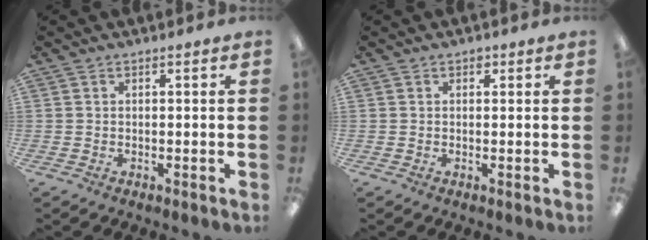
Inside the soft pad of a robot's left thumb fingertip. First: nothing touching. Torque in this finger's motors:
{"motor_torque": [0.11, -0.01, 0.34, -0.11, -0.01]}